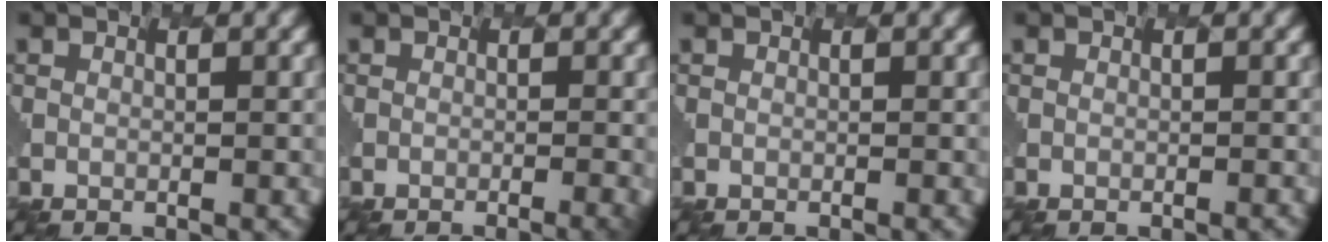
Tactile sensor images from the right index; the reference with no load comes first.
{"total": 2.2, "force": [-1.0, 0.6, 1.8], "torque": [-0.016, 0.005, -0.016]}
{"total": 0.0}
{"total": 0.6, "force": [-0.3, 0.2, 0.4], "torque": [0.001, 0.005, -0.005]}